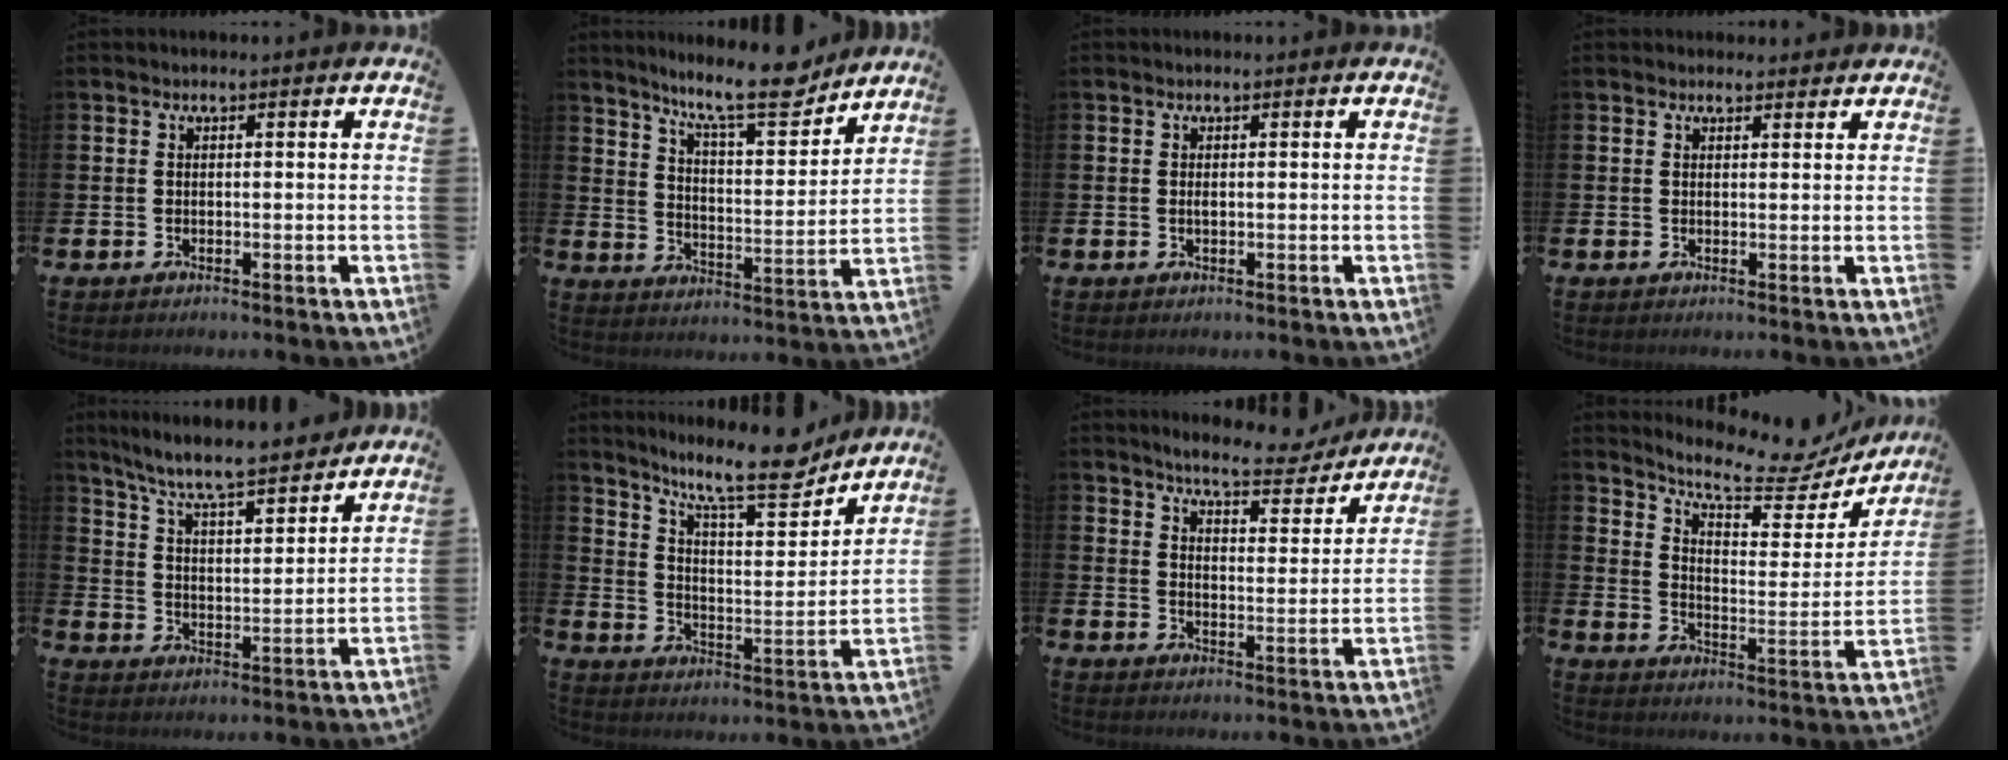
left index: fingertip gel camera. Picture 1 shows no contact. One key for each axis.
{"total": 11.5, "fx": 10.0, "fy": 2.1, "fz": 5.5, "tx": -0.105, "ty": -0.056, "tz": 0.171}
{"total": 0.5, "fx": 0.1, "fy": 0.2, "fz": 0.5, "tx": -0.007, "ty": -0.002, "tz": 0.001}
{"total": 1.4, "fx": 1.3, "fy": 0.5, "fz": 0.1, "tx": 0.010, "ty": -0.002, "tz": 0.021}
{"total": 8.1, "fx": 7.6, "fy": 0.4, "fz": 2.7, "tx": -0.081, "ty": -0.054, "tz": 0.133}
{"total": 12.4, "fx": 10.5, "fy": 2.6, "fz": 6.1, "tx": -0.104, "ty": -0.070, "tz": 0.176}
{"total": 6.4, "fx": 6.0, "fy": 1.0, "fz": 1.9, "tx": -0.038, "ty": -0.044, "tz": 0.098}
{"total": 9.3, "fx": 8.4, "fy": 2.2, "fz": 3.5, "tx": -0.074, "ty": -0.069, "tz": 0.138}